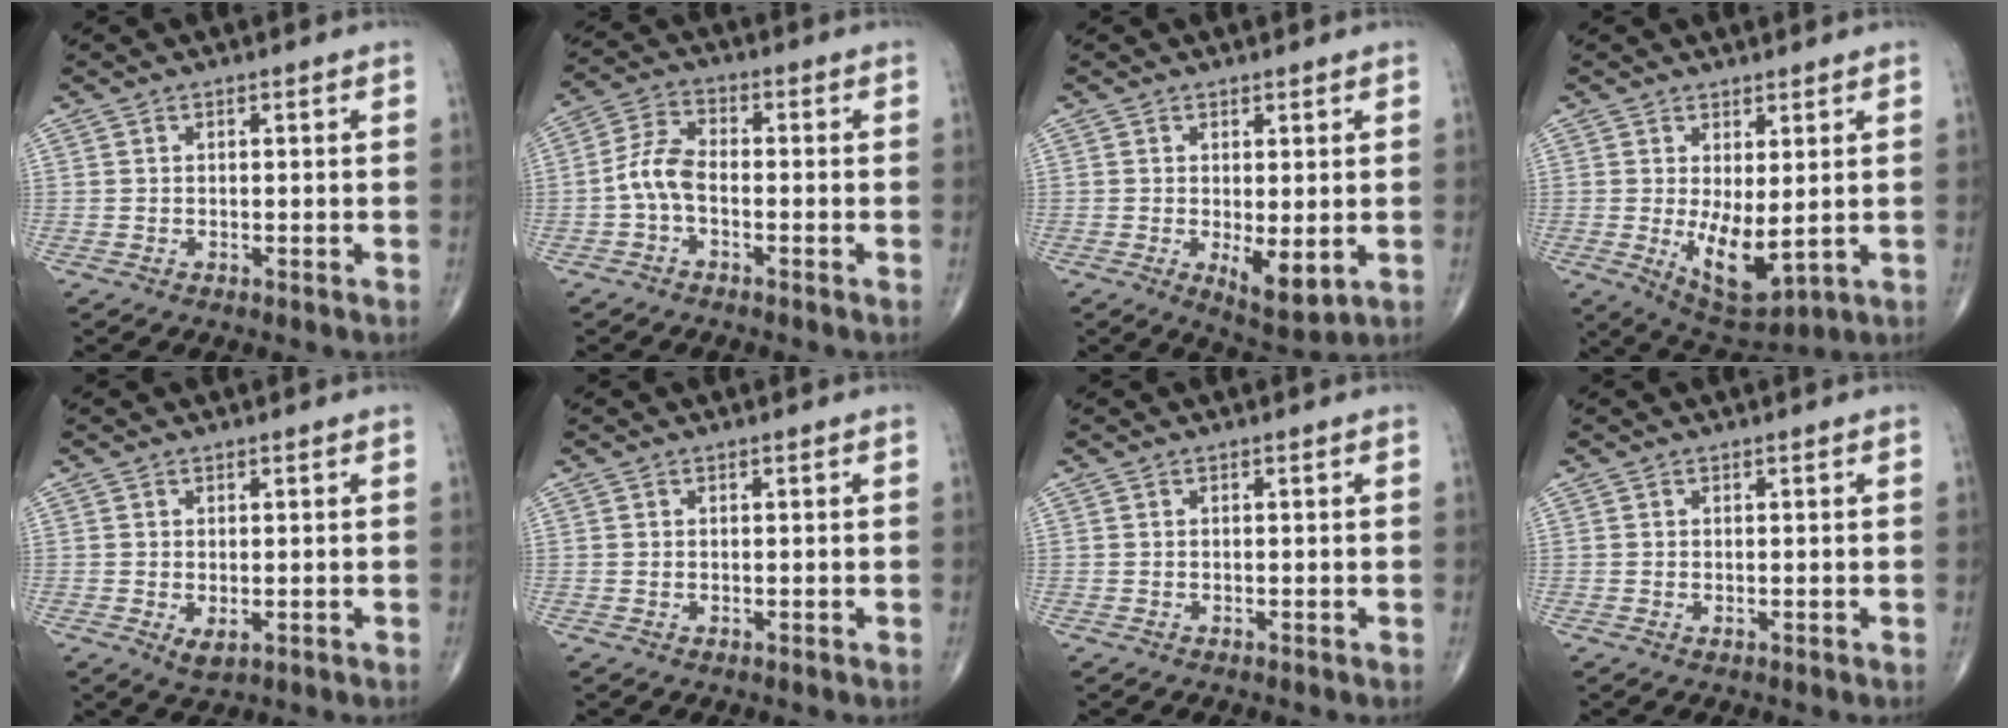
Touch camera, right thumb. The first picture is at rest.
{"total": 5.8, "force": [-1.6, 3.0, 4.7], "torque": [-0.098, 0.021, -0.040]}
{"total": 6.1, "force": [-0.8, 2.3, 5.5], "torque": [-0.082, -0.021, -0.003]}
{"total": 8.6, "force": [-0.3, 3.6, 7.8], "torque": [-0.119, -0.023, 0.016]}
{"total": 2.3, "force": [-0.4, 1.2, 1.9], "torque": [-0.030, -0.006, 0.001]}
{"total": 0.0}
{"total": 0.0}
{"total": 0.0}